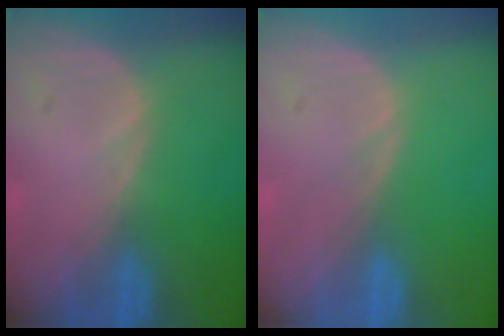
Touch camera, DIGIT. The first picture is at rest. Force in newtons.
{"total": 0.0}